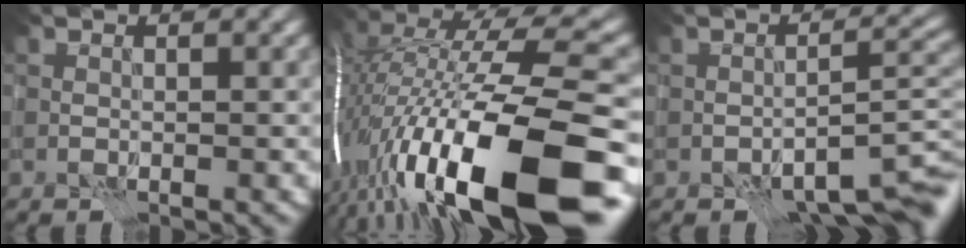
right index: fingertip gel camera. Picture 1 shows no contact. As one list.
[{"total": 16.8, "force": [-5.0, 5.8, 14.9], "torque": [-0.265, 0.022, -0.091]}, {"total": 6.4, "force": [-3.8, 2.0, 4.8], "torque": [-0.059, 0.002, -0.051]}]